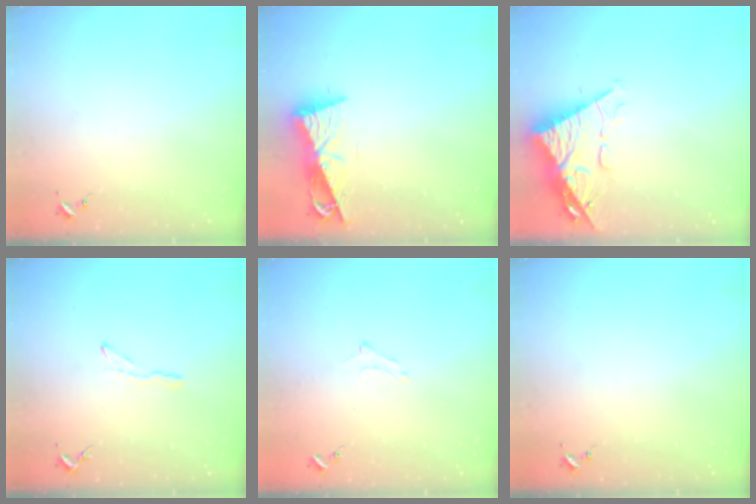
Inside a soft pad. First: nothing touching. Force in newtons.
{"total": 8.5, "press": 8.4, "slide": 1.0}
{"total": 13.0, "press": 12.9, "slide": 1.4}
{"total": 3.2, "press": 3.2, "slide": 0.3}
{"total": 5.4, "press": 5.3, "slide": 0.8}
{"total": 0.0}